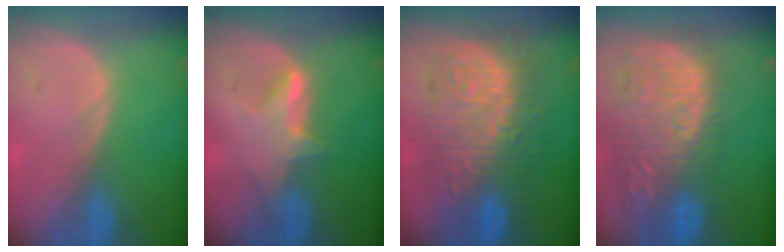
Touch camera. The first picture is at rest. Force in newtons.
{"total": 4.3, "press": 4.3, "slide": 0.4}
{"total": 12.7, "press": 12.7, "slide": 1.3}
{"total": 14.4, "press": 12.5, "slide": 7.2}